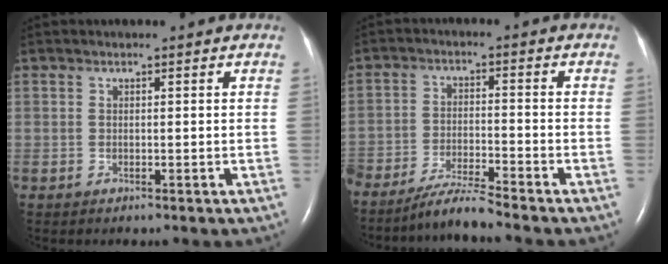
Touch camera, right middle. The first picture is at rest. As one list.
[{"total": 5.6, "force": [-5.1, -1.1, 2.0], "torque": [-0.039, -0.021, -0.095]}]